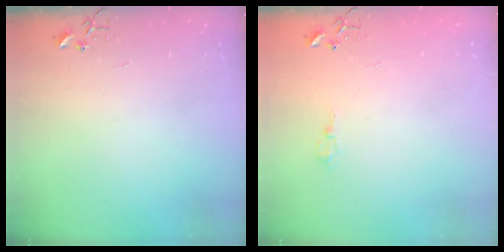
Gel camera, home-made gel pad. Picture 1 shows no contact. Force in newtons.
{"total": 6.5, "press": 6.4, "slide": 0.8}